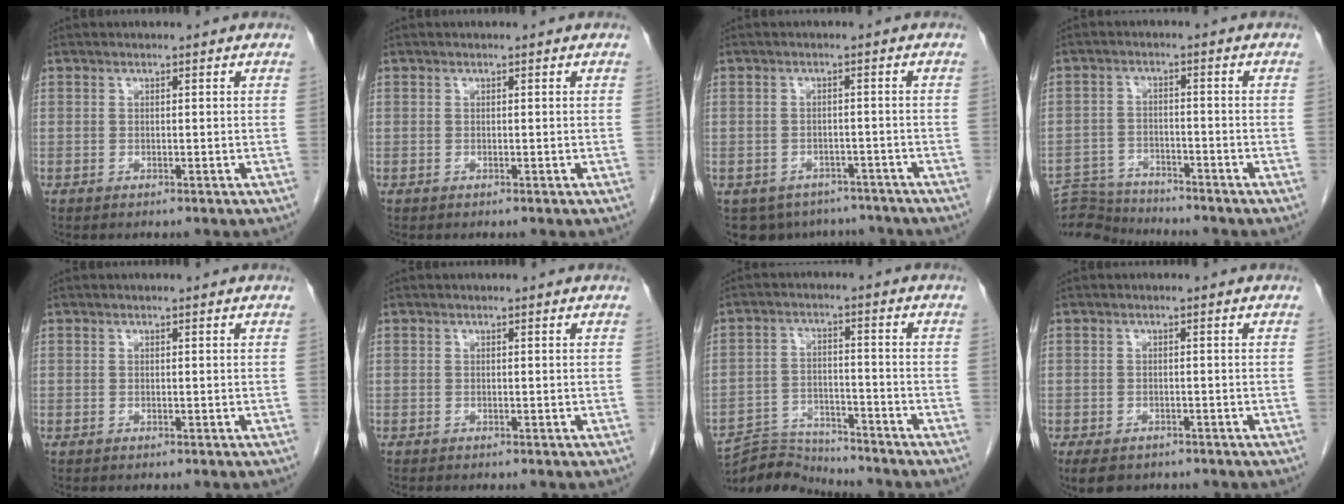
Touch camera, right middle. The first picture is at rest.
{"total": 0.0}
{"total": 8.7, "force": [-7.0, 5.0, 1.4], "torque": [-0.018, 0.006, -0.083]}
{"total": 8.2, "force": [-8.2, 0.6, 0.0], "torque": [0.002, 0.004, -0.143]}
{"total": 0.0}
{"total": 0.0}
{"total": 8.5, "force": [-8.5, 0.4, -0.1], "torque": [0.000, 0.002, -0.151]}
{"total": 5.8, "force": [-4.3, 3.1, 2.5], "torque": [-0.034, -0.005, -0.058]}